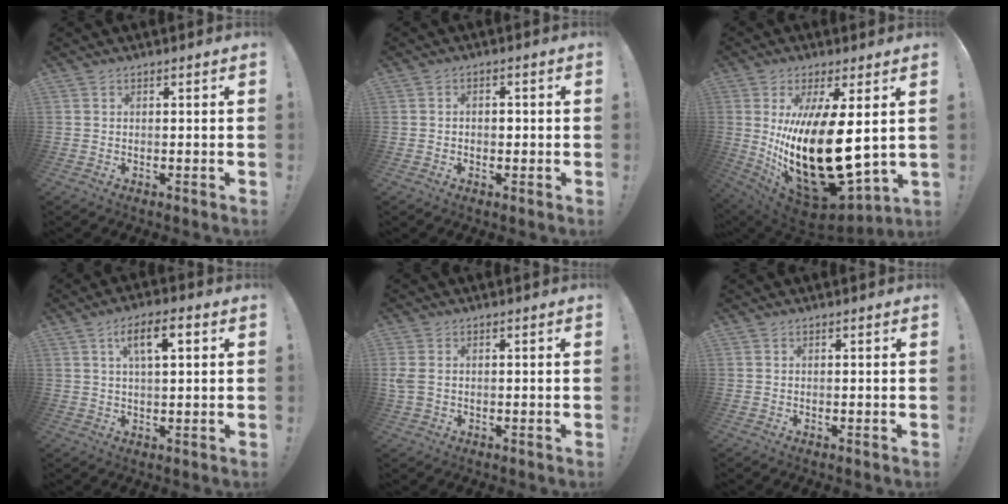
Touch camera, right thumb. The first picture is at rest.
{"total": 1.5, "force": [-0.5, 1.3, 0.6], "torque": [-0.016, 0.006, -0.009]}
{"total": 27.1, "force": [1.3, 11.5, 24.5], "torque": [-0.454, -0.039, 0.043]}
{"total": 7.9, "force": [2.8, 2.9, 6.7], "torque": [-0.111, 0.002, 0.043]}
{"total": 3.5, "force": [0.4, 2.5, 2.4], "torque": [-0.055, 0.006, 0.012]}
{"total": 0.0}